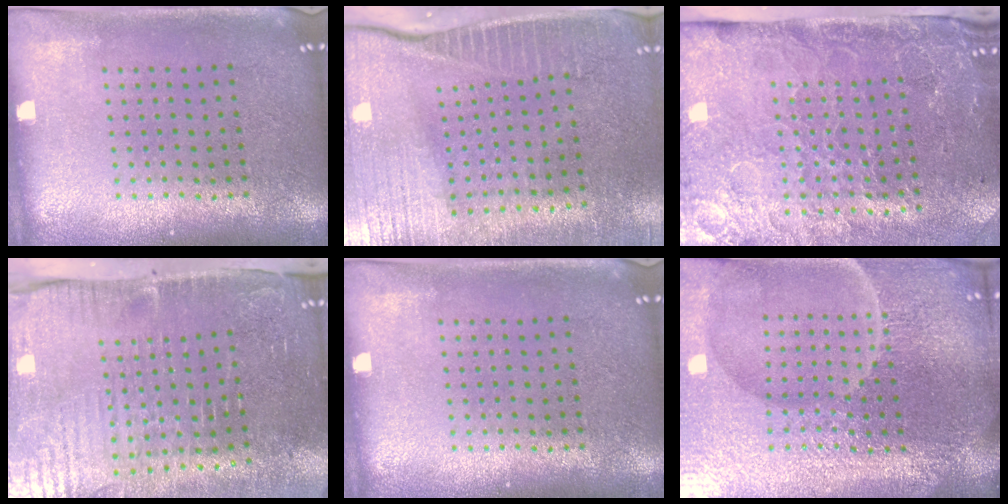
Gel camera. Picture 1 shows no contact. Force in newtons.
{"total": 3.9, "press": 3.5, "slide": 1.7}
{"total": 4.6, "press": 3.7, "slide": 2.8}
{"total": 5.1, "press": 4.3, "slide": 2.8}
{"total": 0.0}
{"total": 6.6, "press": 5.9, "slide": 3.0}